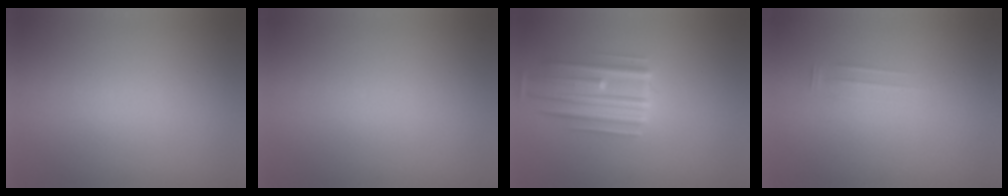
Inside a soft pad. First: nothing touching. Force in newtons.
{"total": 1.2}
{"total": 4.7}
{"total": 1.5}